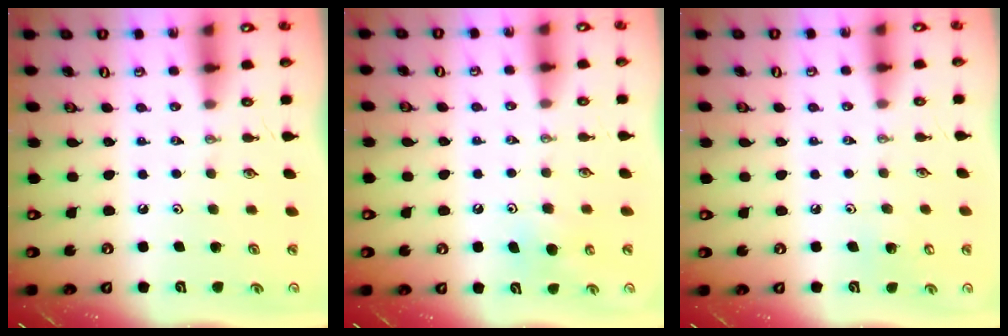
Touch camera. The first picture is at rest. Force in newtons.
{"total": 4.8, "press": 4.8, "slide": 0.5}
{"total": 5.0, "press": 4.9, "slide": 0.4}